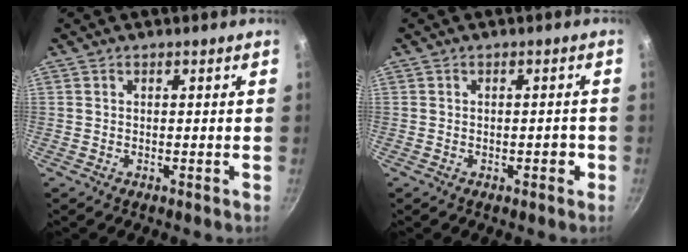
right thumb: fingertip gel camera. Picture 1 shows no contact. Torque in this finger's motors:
{"motor_torque": [0.37, 0.04, 0.36, -0.38, -0.05]}